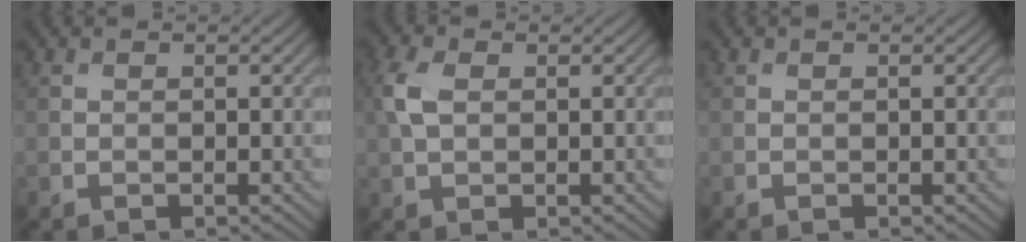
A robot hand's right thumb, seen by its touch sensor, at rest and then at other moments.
{"total": 3.7, "force": [0.8, 2.3, 2.8], "torque": [-0.078, 0.008, 0.013]}
{"total": 0.0}